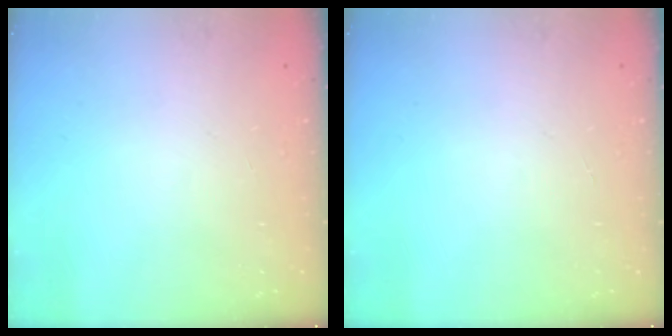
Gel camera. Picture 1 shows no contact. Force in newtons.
{"total": 0.0}